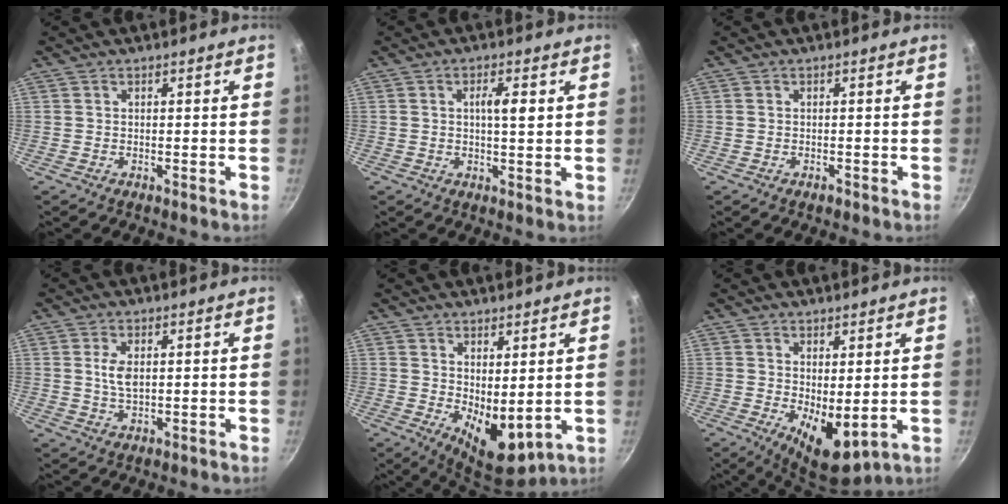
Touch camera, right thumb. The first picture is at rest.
{"total": 4.4, "force": [0.9, 1.2, 4.1], "torque": [-0.059, -0.002, 0.011]}
{"total": 1.0, "force": [-0.6, 0.6, 0.5], "torque": [-0.008, 0.006, -0.009]}
{"total": 3.8, "force": [0.7, 2.1, 3.1], "torque": [-0.058, -0.004, 0.015]}
{"total": 9.0, "force": [2.2, 4.3, 7.7], "torque": [-0.097, -0.043, 0.047]}
{"total": 8.2, "force": [0.6, 3.5, 7.4], "torque": [-0.095, -0.028, 0.021]}